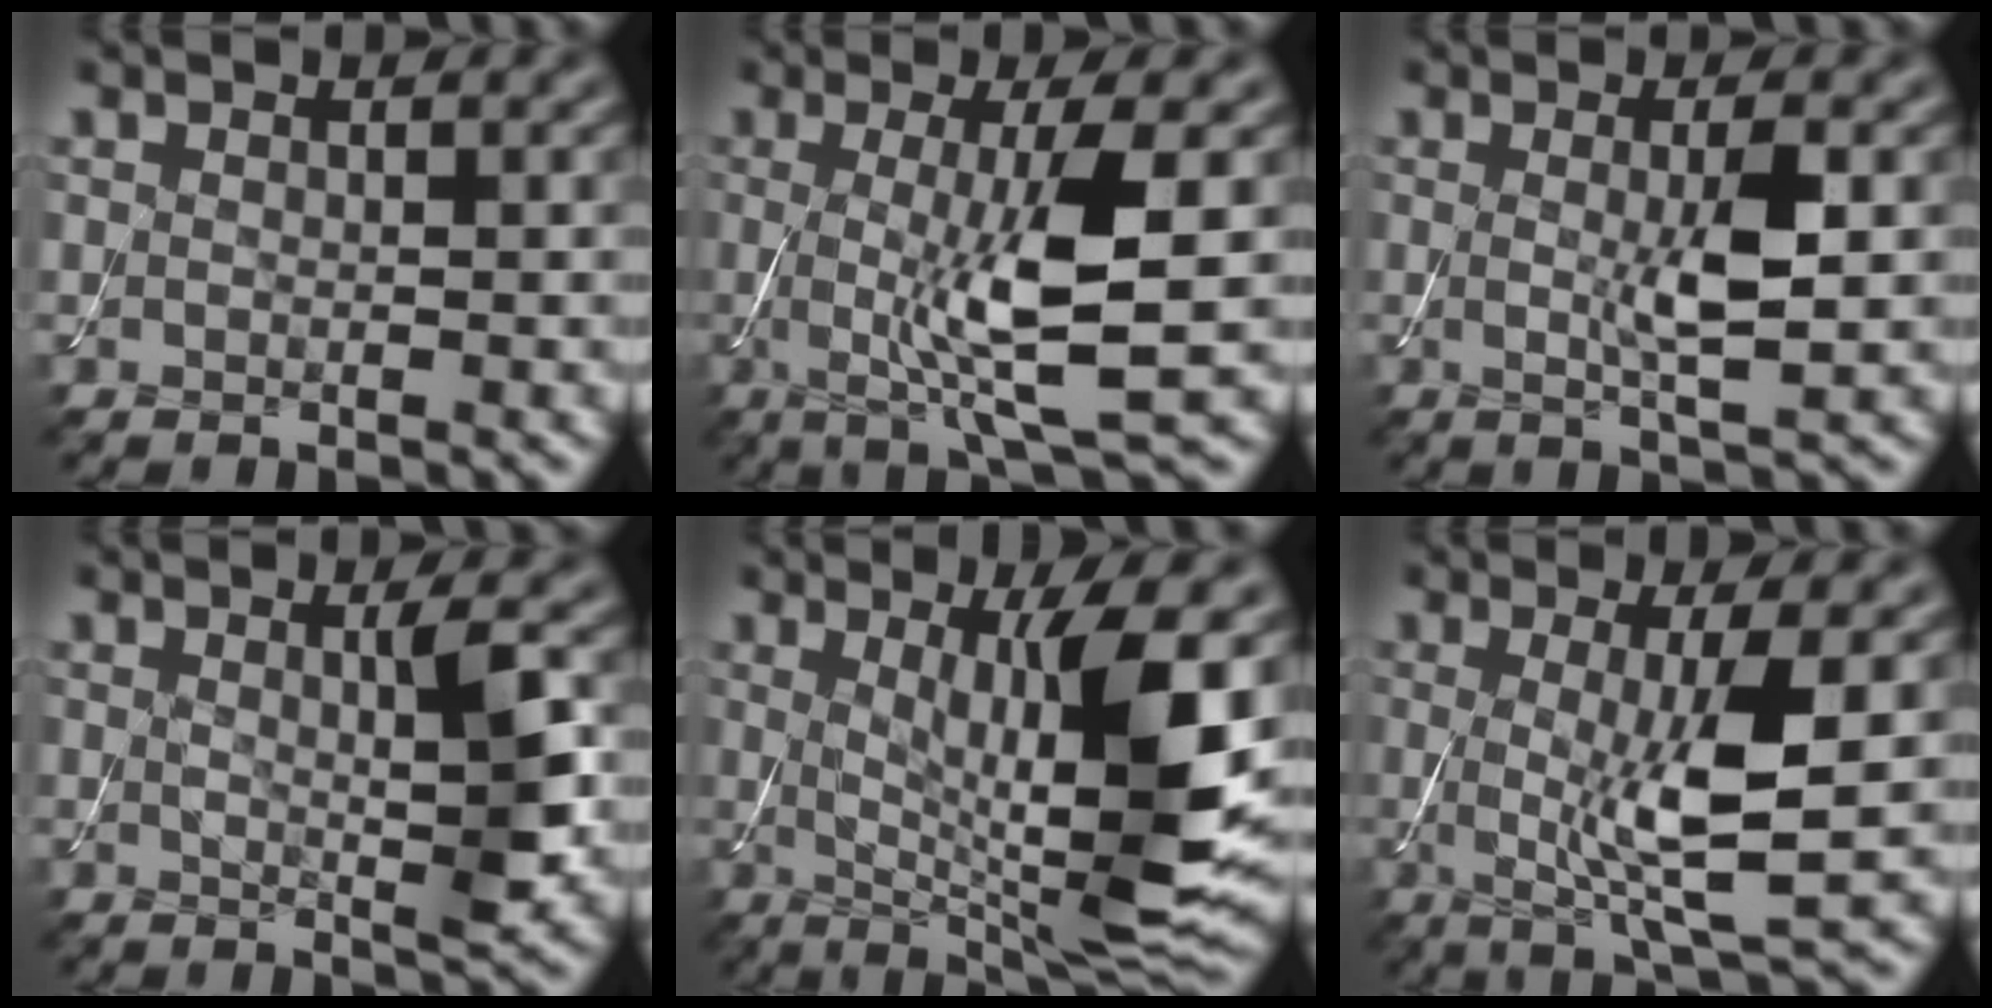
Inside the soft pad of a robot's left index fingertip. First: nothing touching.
{"total": 7.3, "force": [-0.2, 1.3, 7.2], "torque": [-0.119, -0.012, -0.001]}
{"total": 3.7, "force": [0.1, 0.6, 3.7], "torque": [-0.069, -0.007, 0.004]}
{"total": 3.6, "force": [0.6, 0.5, 3.5], "torque": [-0.052, -0.008, 0.009]}
{"total": 10.5, "force": [1.2, 2.0, 10.2], "torque": [-0.161, -0.016, 0.030]}
{"total": 6.5, "force": [0.0, 1.2, 6.4], "torque": [-0.111, -0.013, 0.003]}